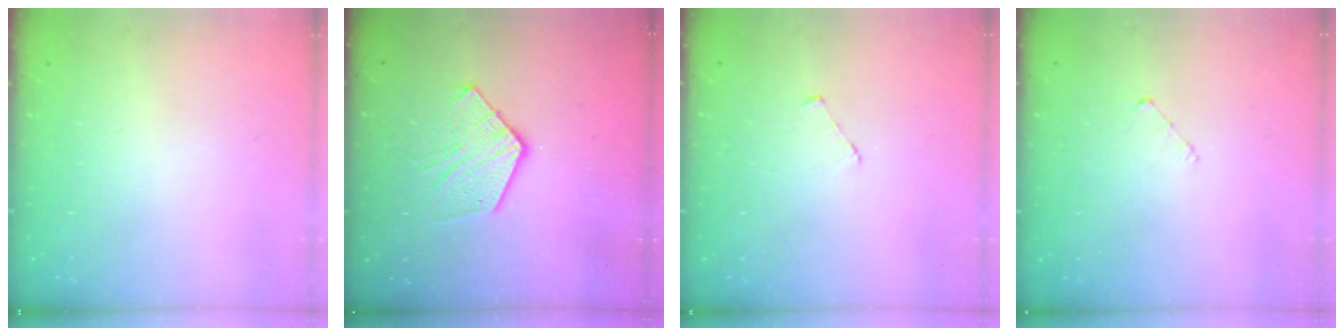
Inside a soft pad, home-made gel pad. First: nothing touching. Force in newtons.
{"total": 11.6, "press": 11.5, "slide": 1.0}
{"total": 2.7, "press": 2.7, "slide": 0.3}
{"total": 3.6, "press": 3.5, "slide": 0.3}